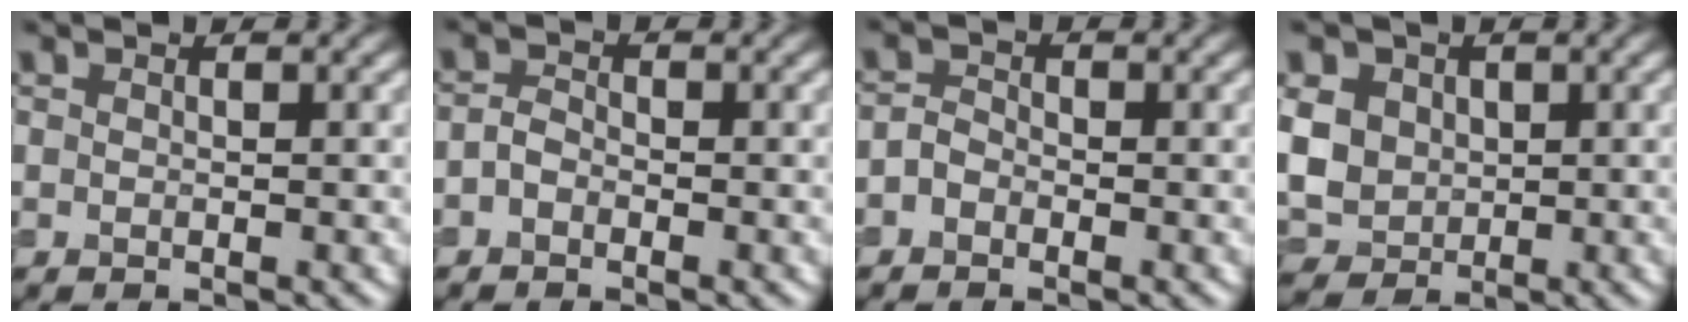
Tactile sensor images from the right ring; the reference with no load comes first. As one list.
[{"total": 0.8, "force": [-0.7, 0.3, 0.3], "torque": [-0.012, 0.011, -0.012]}, {"total": 0.9, "force": [-0.8, 0.4, 0.2], "torque": [-0.010, 0.011, -0.016]}, {"total": 4.7, "force": [1.0, 4.2, 2.0], "torque": [-0.067, 0.016, 0.023]}]